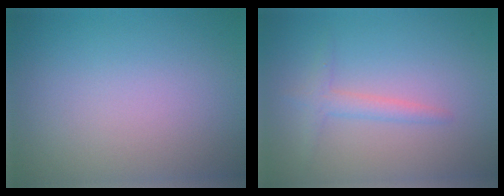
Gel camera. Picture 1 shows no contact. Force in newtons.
{"total": 1.8, "press": 1.8, "slide": 0.1}